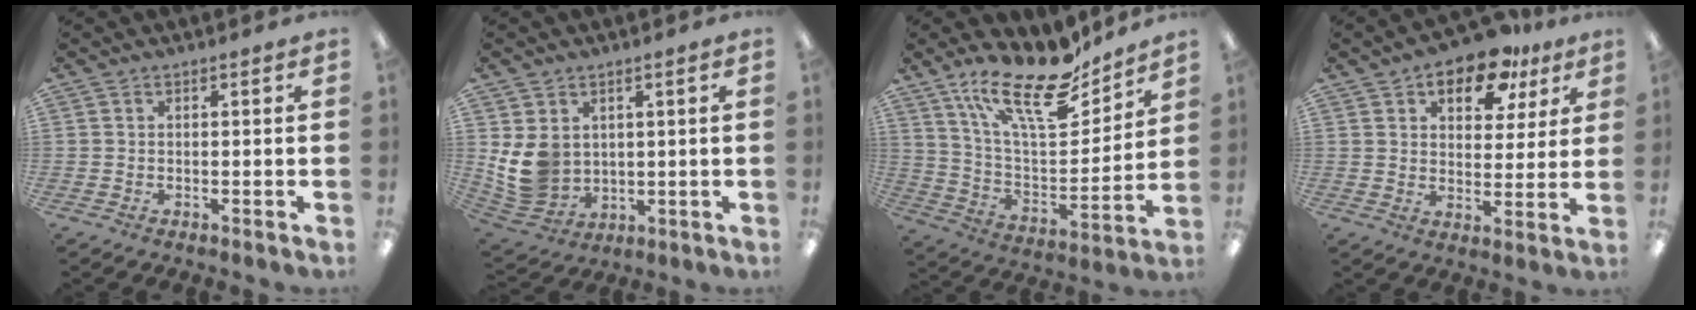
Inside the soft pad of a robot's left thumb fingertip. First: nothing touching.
{"total": 9.8, "force": [1.5, 8.5, 4.7], "torque": [-0.121, -0.010, 0.034]}
{"total": 21.7, "force": [15.5, 7.8, 13.0], "torque": [-0.228, -0.096, 0.270]}
{"total": 12.0, "force": [8.1, 6.2, 6.4], "torque": [-0.096, -0.034, 0.141]}